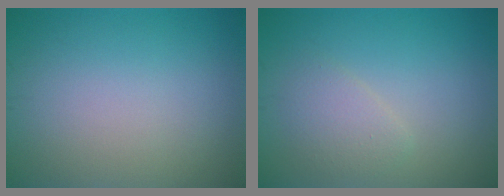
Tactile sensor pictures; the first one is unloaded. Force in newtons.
{"total": 1.9, "press": 1.9, "slide": 0.1}